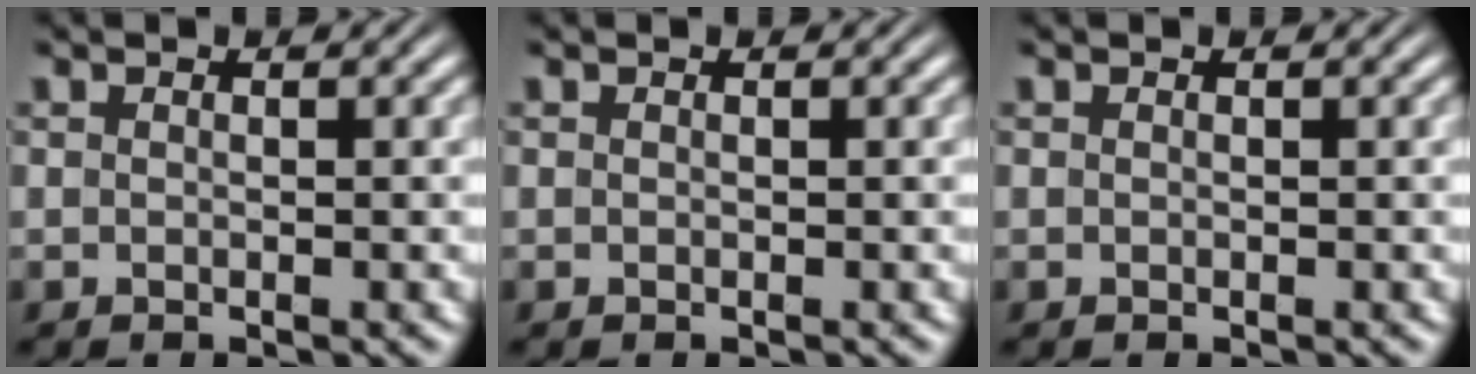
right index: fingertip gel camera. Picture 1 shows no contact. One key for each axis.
{"total": 0.0}
{"total": 0.0}